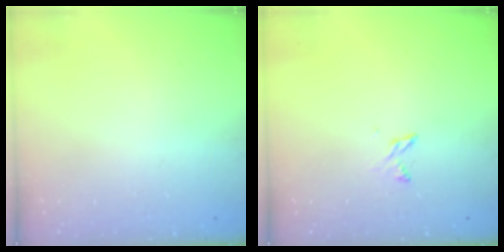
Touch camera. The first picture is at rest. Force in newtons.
{"total": 2.7, "press": 2.7, "slide": 0.4}